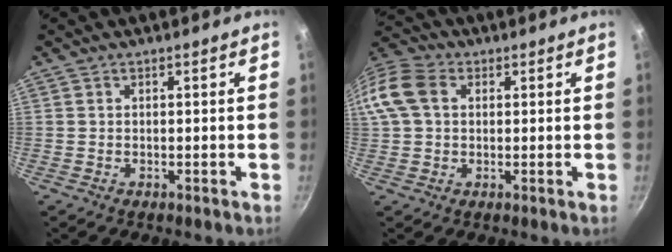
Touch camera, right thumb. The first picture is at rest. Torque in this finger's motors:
{"motor_torque": [-0.94, 1.12, 0.49, -0.47, 0.09]}